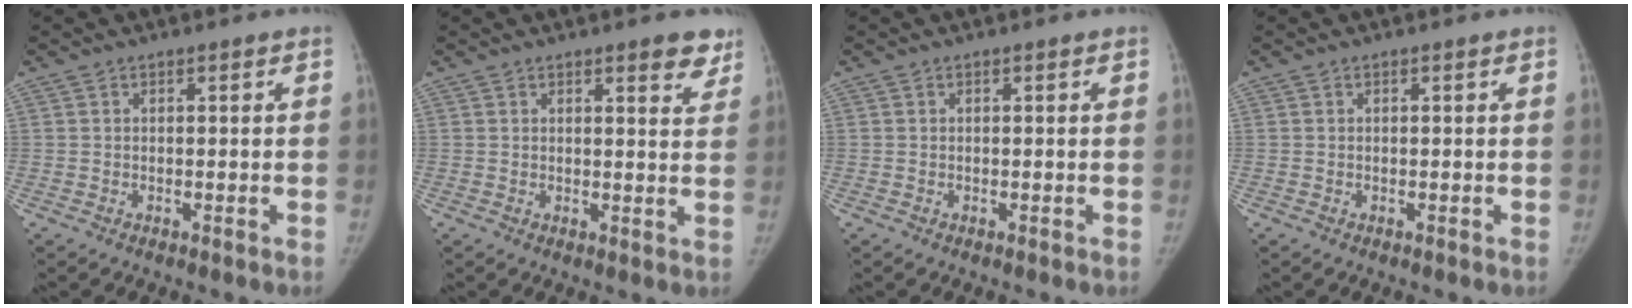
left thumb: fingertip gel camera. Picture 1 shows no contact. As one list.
[{"total": 4.9, "force": [3.4, 1.6, 3.2], "torque": [-0.015, -0.018, 0.038]}, {"total": 0.0}, {"total": 0.0}]